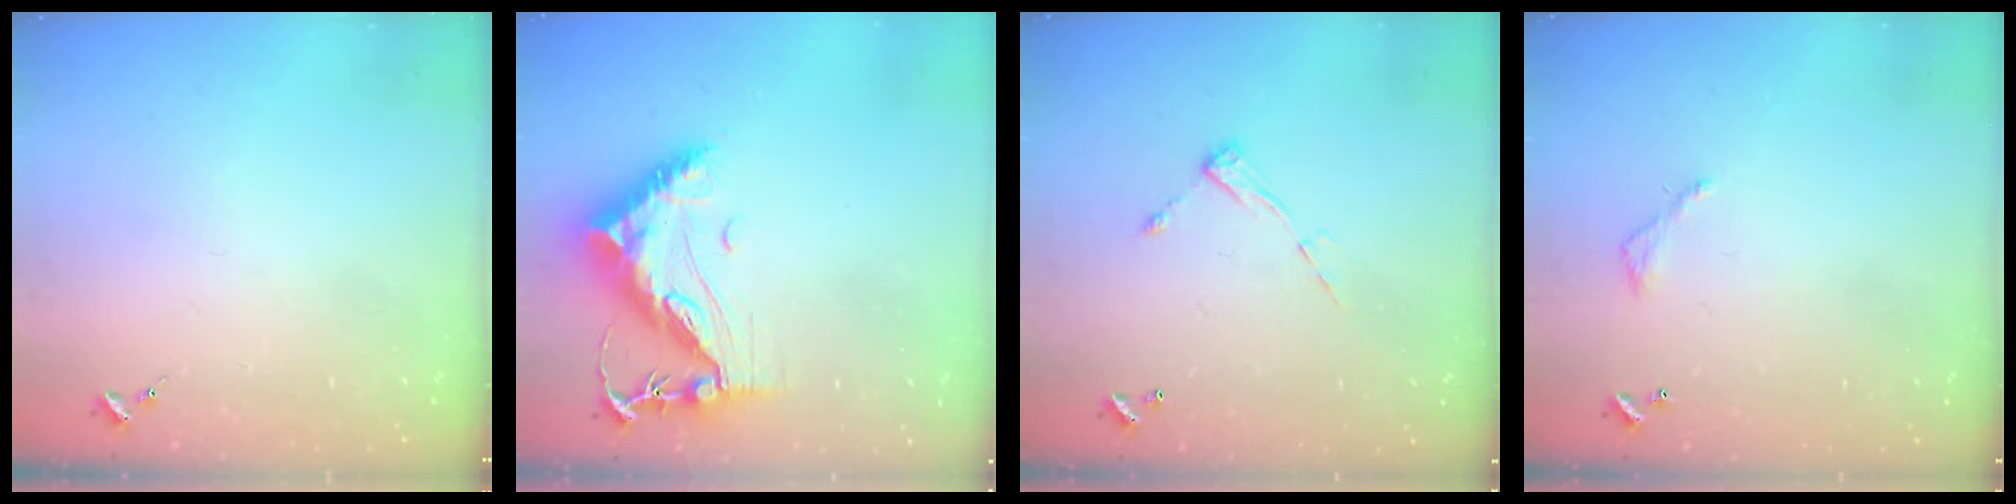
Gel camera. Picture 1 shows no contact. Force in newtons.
{"total": 13.5, "press": 13.4, "slide": 1.3}
{"total": 6.5, "press": 6.4, "slide": 0.6}
{"total": 3.2, "press": 3.2, "slide": 0.2}